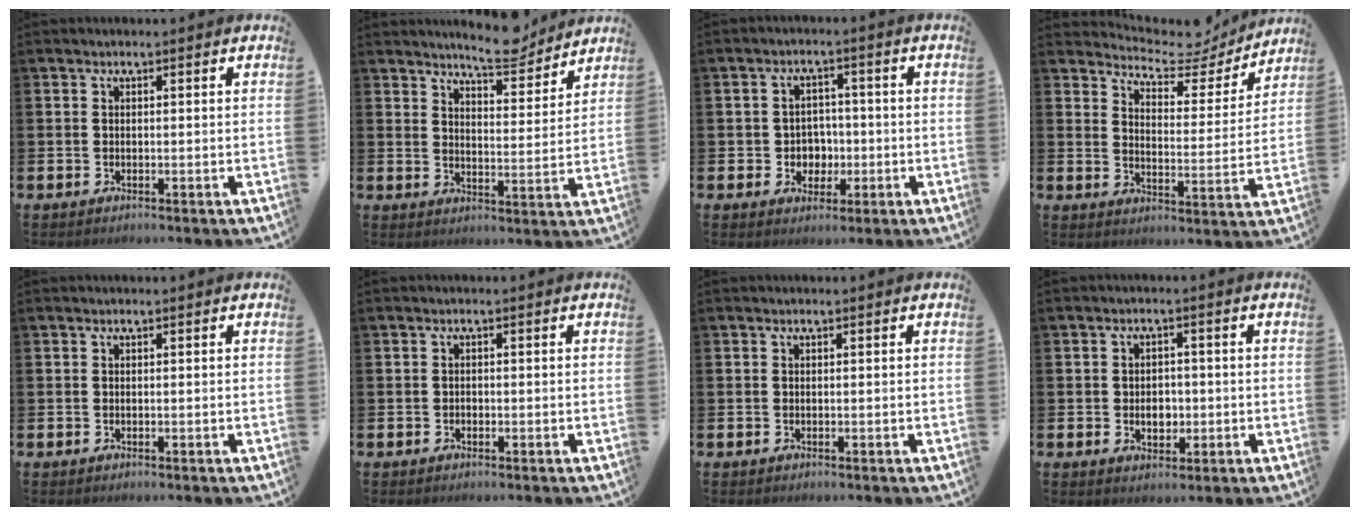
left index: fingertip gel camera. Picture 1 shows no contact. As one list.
[{"total": 8.0, "force": [7.7, 1.3, 1.7], "torque": [-0.036, -0.049, 0.139]}, {"total": 3.5, "force": [-0.3, 3.4, 0.9], "torque": [-0.021, 0.000, -0.013]}, {"total": 6.1, "force": [5.8, 1.7, 0.8], "torque": [-0.039, -0.047, 0.097]}, {"total": 0.0}, {"total": 0.6, "force": [-0.3, 0.5, 0.1], "torque": [-0.009, 0.005, -0.005]}, {"total": 0.0}, {"total": 3.0, "force": [-0.3, 2.3, 1.9], "torque": [-0.022, -0.001, -0.013]}]